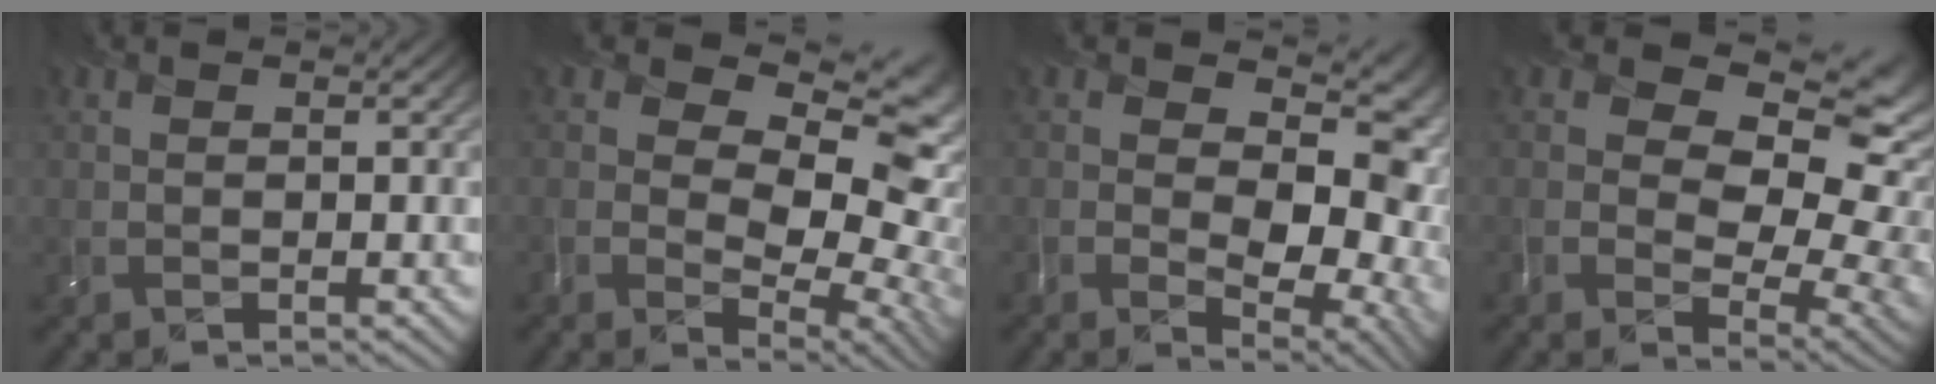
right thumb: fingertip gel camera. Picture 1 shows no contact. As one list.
[{"total": 9.9, "force": [1.5, 6.0, 7.7], "torque": [-0.120, -0.018, 0.030]}, {"total": 11.5, "force": [-0.9, 7.0, 9.1], "torque": [-0.129, -0.024, 0.004]}, {"total": 12.7, "force": [3.0, 8.1, 9.3], "torque": [-0.140, -0.002, 0.061]}]